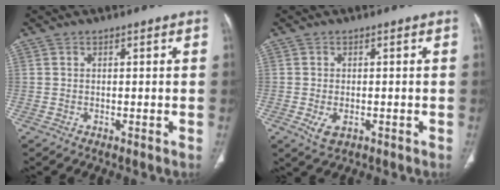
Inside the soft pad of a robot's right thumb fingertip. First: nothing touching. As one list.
[{"total": 3.4, "force": [-1.1, 1.9, 2.6], "torque": [-0.048, -0.001, -0.012]}]